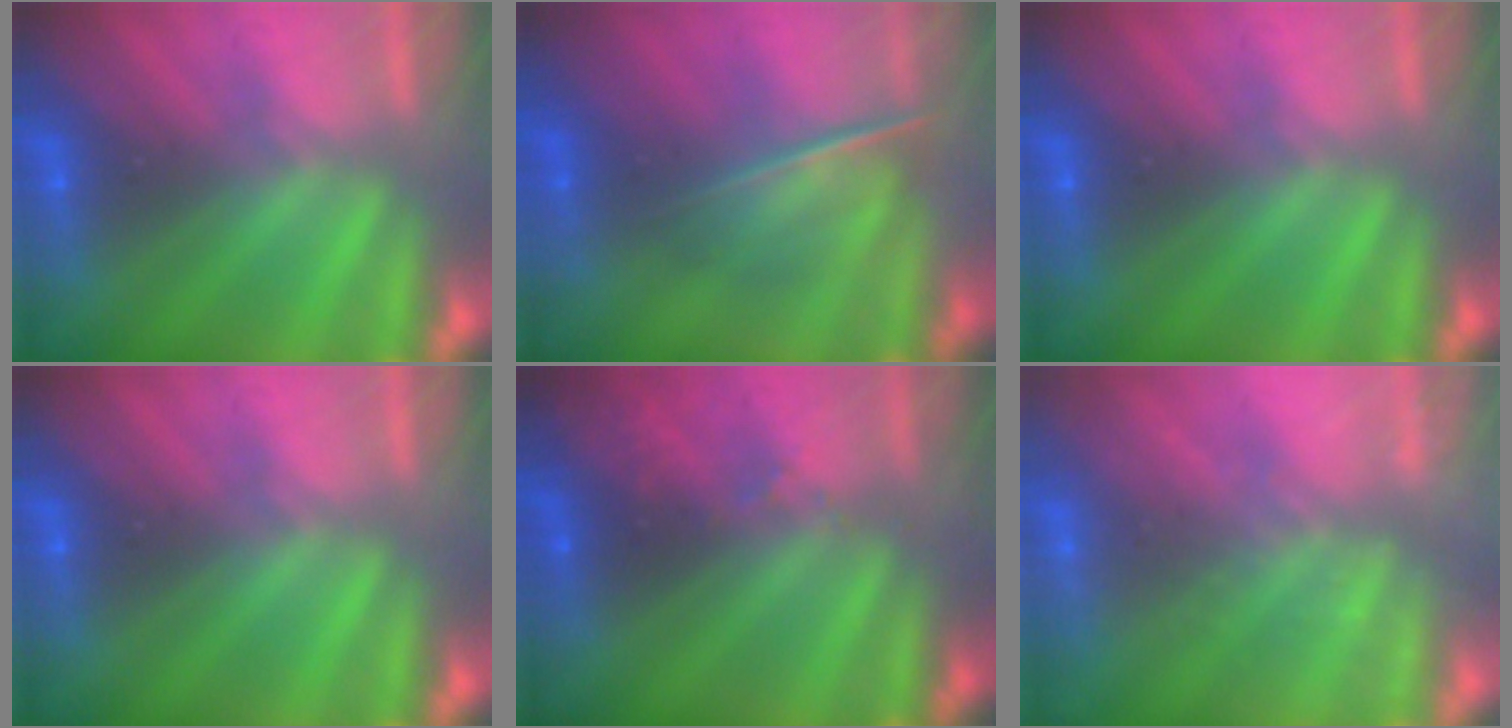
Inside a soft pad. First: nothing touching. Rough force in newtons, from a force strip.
{"total": 2.3}
{"total": 0.0}
{"total": 0.0}
{"total": 2.9}
{"total": 1.9}